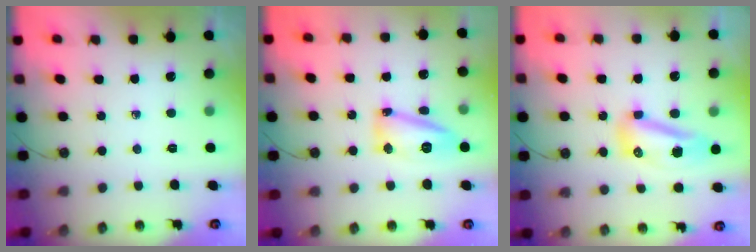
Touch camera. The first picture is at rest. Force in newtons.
{"total": 13.7, "press": 13.6, "slide": 1.4}
{"total": 10.2, "press": 10.2, "slide": 0.4}